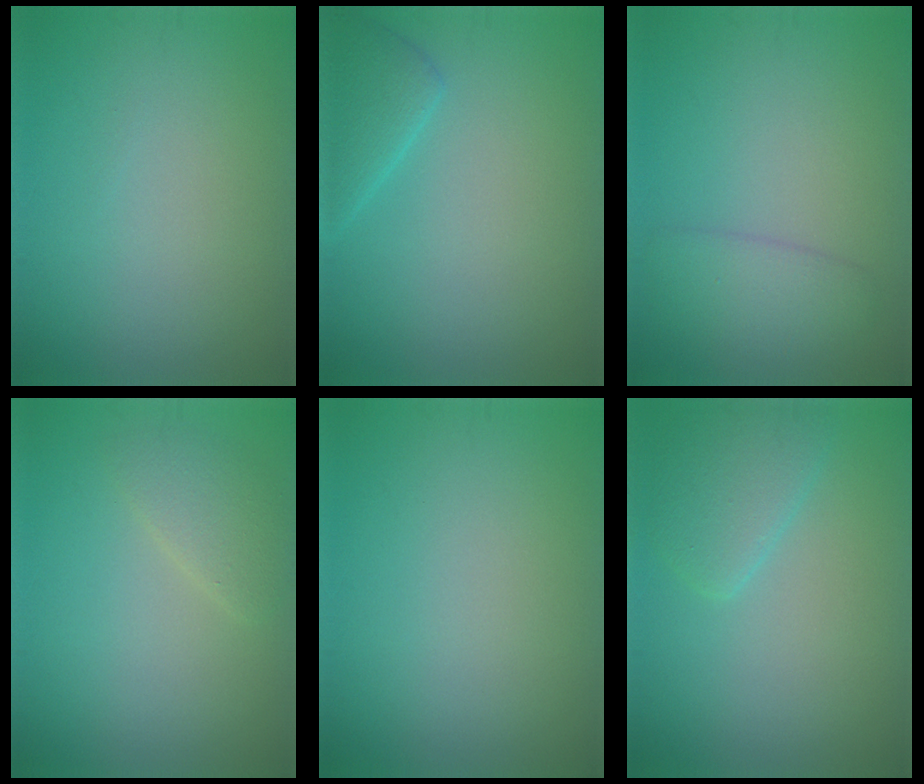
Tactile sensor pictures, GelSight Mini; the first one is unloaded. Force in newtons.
{"total": 2.7, "press": 2.7, "slide": 0.2}
{"total": 2.7, "press": 2.7, "slide": 0.2}
{"total": 2.0, "press": 2.0, "slide": 0.2}
{"total": 0.0}
{"total": 2.9, "press": 2.9, "slide": 0.1}